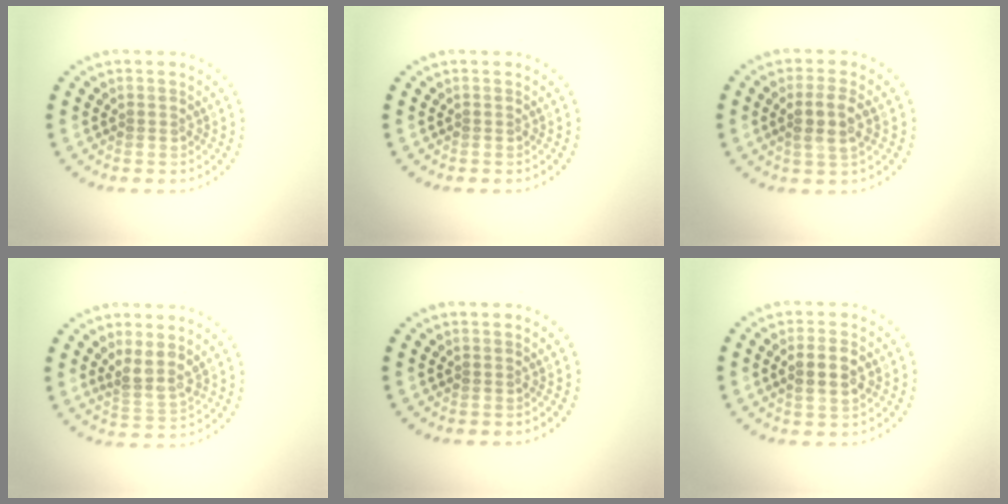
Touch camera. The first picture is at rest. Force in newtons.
{"total": 0.0}
{"total": 2.7, "press": 2.5, "slide": 0.9}
{"total": 2.6, "press": 2.0, "slide": 1.7}
{"total": 0.0}
{"total": 2.9, "press": 2.8, "slide": 0.6}